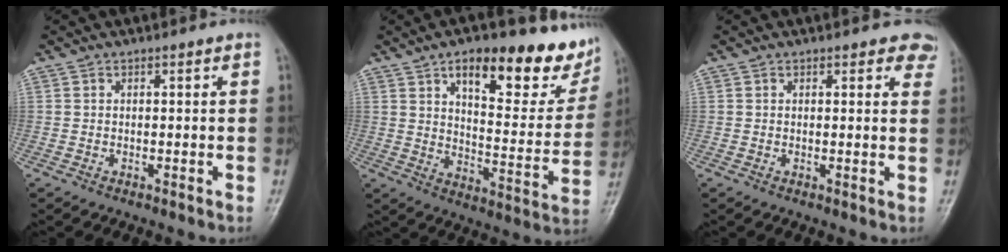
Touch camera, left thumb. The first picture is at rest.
{"total": 20.0, "force": [12.6, 7.8, 13.4], "torque": [-0.123, -0.057, 0.180]}
{"total": 3.8, "force": [3.0, 1.7, 1.6], "torque": [0.012, -0.010, 0.019]}